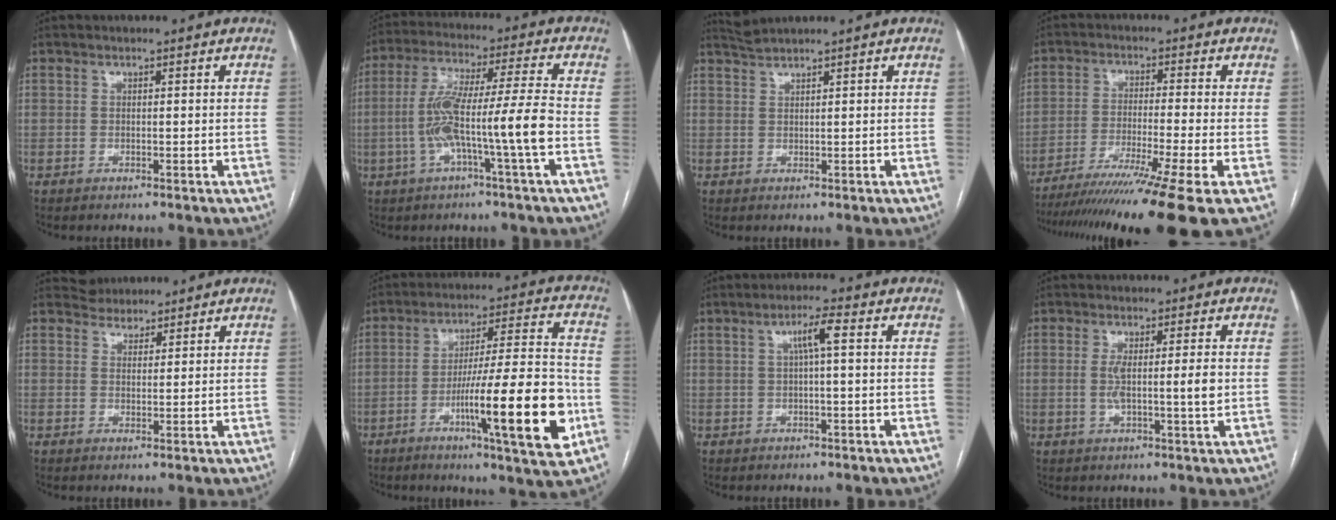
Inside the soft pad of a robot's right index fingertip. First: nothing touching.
{"total": 11.8, "force": [-3.0, -0.7, 11.3], "torque": [-0.226, 0.019, -0.058]}
{"total": 2.0, "force": [1.8, -0.7, 0.0], "torque": [-0.003, 0.007, 0.047]}
{"total": 17.2, "force": [-12.9, -2.6, 11.1], "torque": [-0.154, -0.047, -0.206]}
{"total": 3.1, "force": [2.7, 1.5, -0.4], "torque": [0.008, 0.013, 0.044]}
{"total": 18.7, "force": [-6.3, 0.9, 17.6], "torque": [-0.265, -0.004, -0.094]}
{"total": 3.7, "force": [0.8, 0.1, 3.6], "torque": [-0.065, 0.011, 0.014]}
{"total": 5.2, "force": [-0.1, 0.3, 5.2], "torque": [-0.097, -0.003, -0.002]}